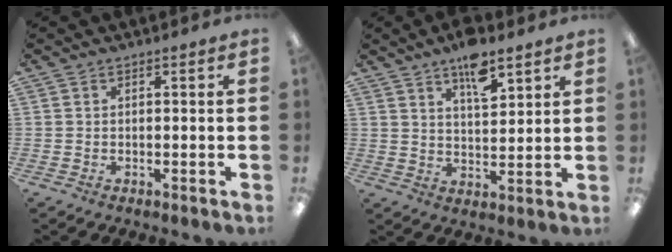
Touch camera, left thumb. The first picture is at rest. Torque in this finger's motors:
{"motor_torque": [1.21, 0.76, 0.75, -0.73, 0.08]}